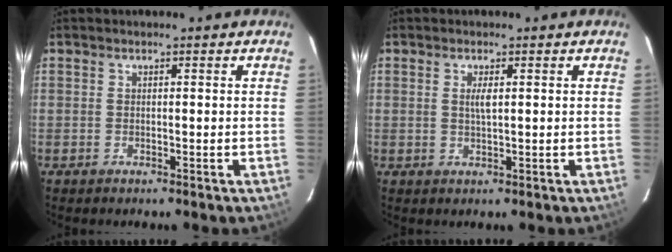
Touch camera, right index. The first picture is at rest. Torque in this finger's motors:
{"motor_torque": [-0.28, 0.12, -0.03, 0.00]}